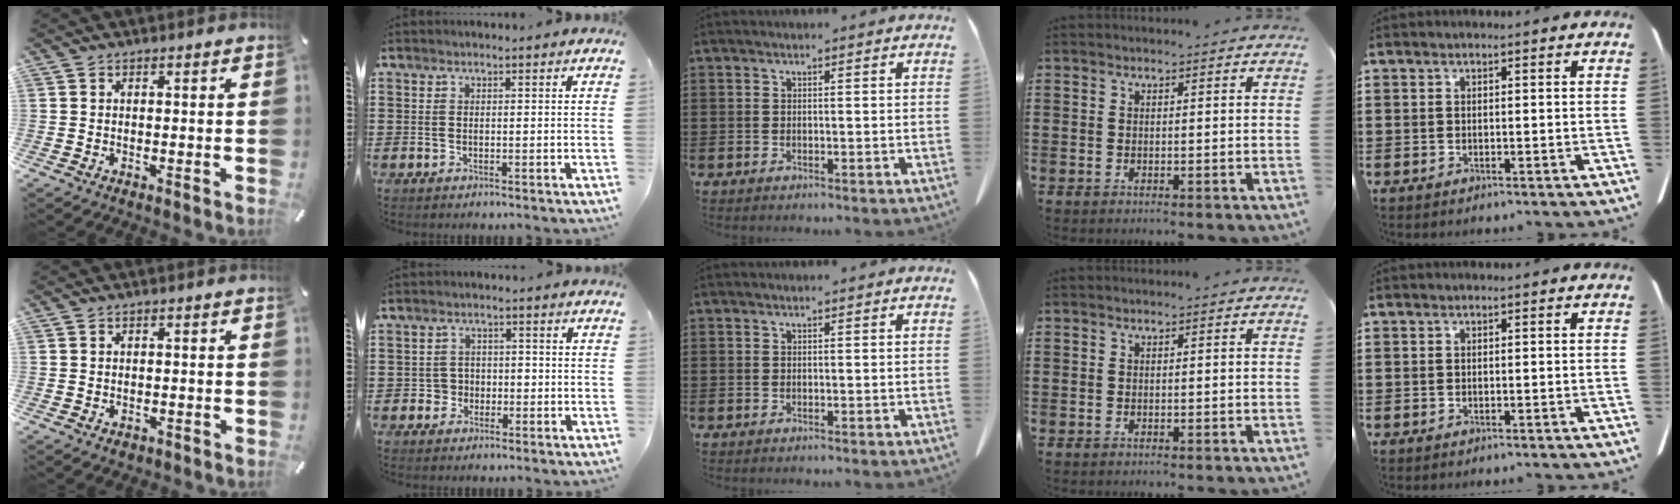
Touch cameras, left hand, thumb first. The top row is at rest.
{"thumb": {"total": 1.1, "force": [-0.5, 0.9, 0.5], "torque": [-0.008, 0.004, -0.010]}, "index": {"total": 2.8, "force": [-0.8, 2.5, 0.9], "torque": [-0.028, 0.004, -0.020]}}